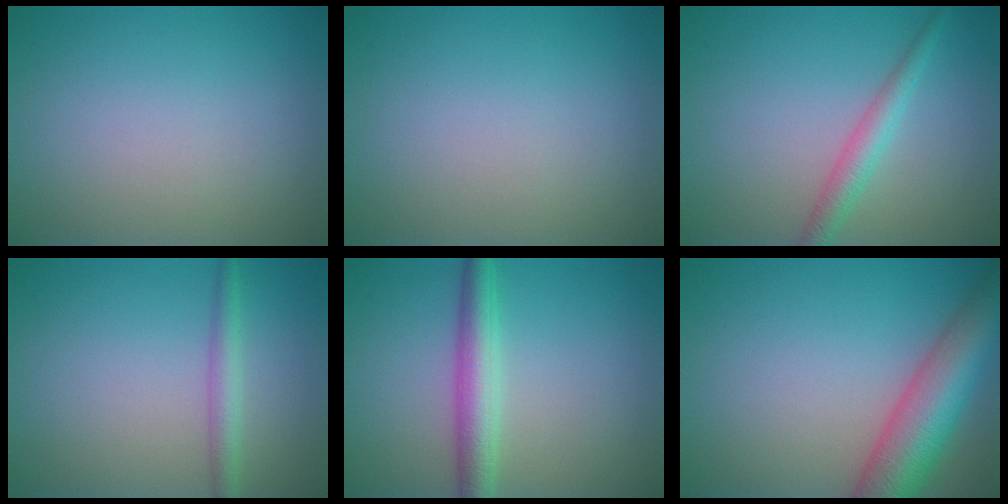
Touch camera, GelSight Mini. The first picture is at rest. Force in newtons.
{"total": 0.0}
{"total": 2.5, "press": 2.5, "slide": 0.1}
{"total": 2.2, "press": 2.2, "slide": 0.1}
{"total": 3.9, "press": 3.9, "slide": 0.1}
{"total": 8.6, "press": 8.6, "slide": 0.5}